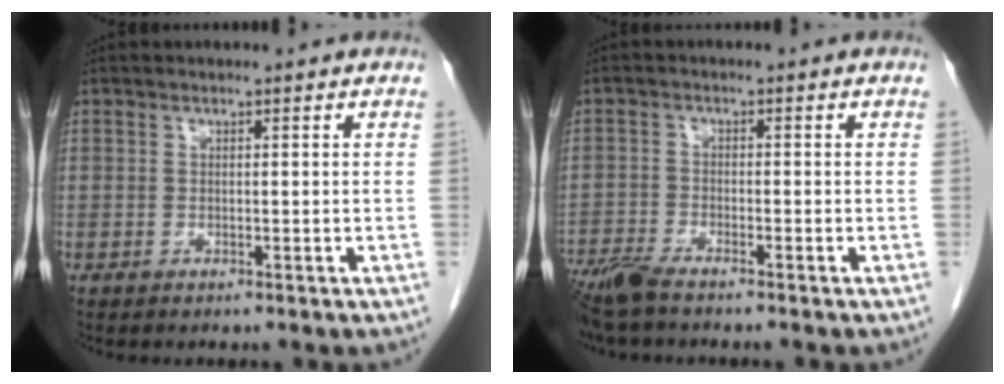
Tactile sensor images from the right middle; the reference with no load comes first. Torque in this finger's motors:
{"motor_torque": [0.37, -0.33, 0.11, 0.08]}